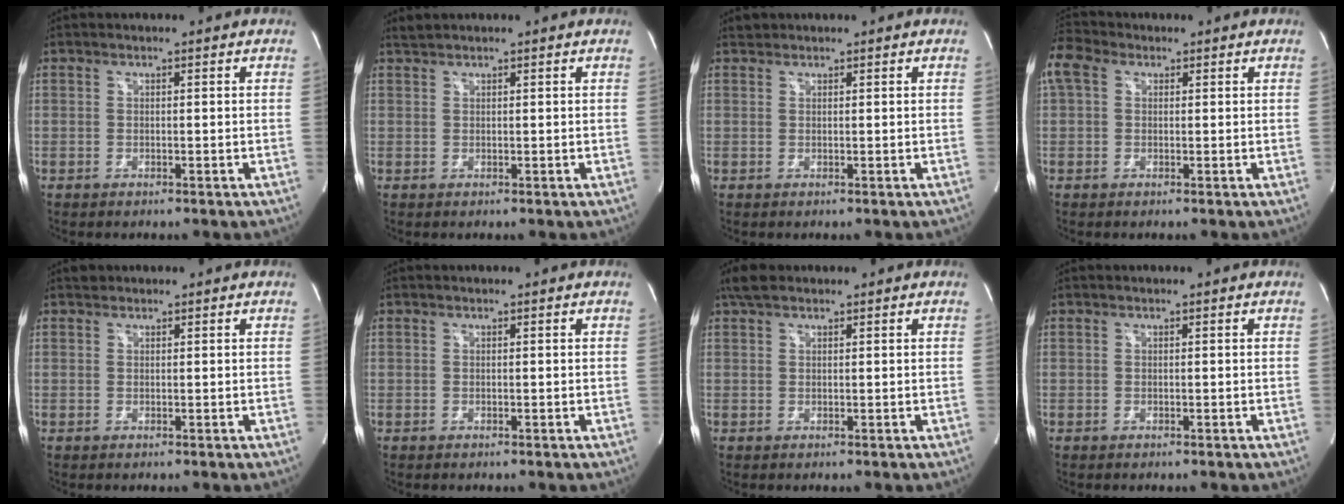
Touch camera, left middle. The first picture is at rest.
{"total": 1.4, "force": [1.4, -0.1, 0.1], "torque": [-0.009, 0.009, 0.033]}
{"total": 0.9, "force": [0.8, 0.3, -0.1], "torque": [-0.002, 0.006, 0.013]}
{"total": 6.1, "force": [2.5, 4.3, 3.6], "torque": [-0.100, 0.042, 0.049]}
{"total": 0.8, "force": [0.7, 0.3, 0.0], "torque": [-0.004, 0.005, 0.011]}
{"total": 0.0}
{"total": 2.9, "force": [2.2, 1.1, 1.5], "torque": [-0.035, 0.020, 0.043]}
{"total": 0.0}